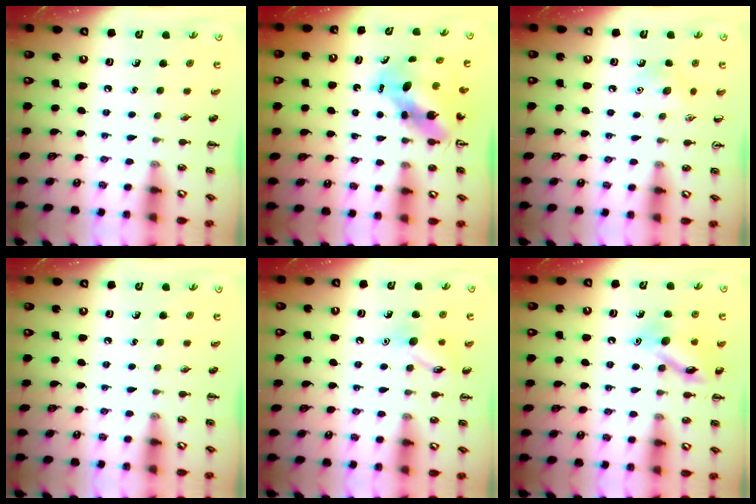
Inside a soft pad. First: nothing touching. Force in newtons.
{"total": 7.5, "press": 7.1, "slide": 2.2}
{"total": 8.0, "press": 7.7, "slide": 2.2}
{"total": 0.0}
{"total": 10.4, "press": 10.4, "slide": 0.7}
{"total": 13.4, "press": 13.4, "slide": 0.9}